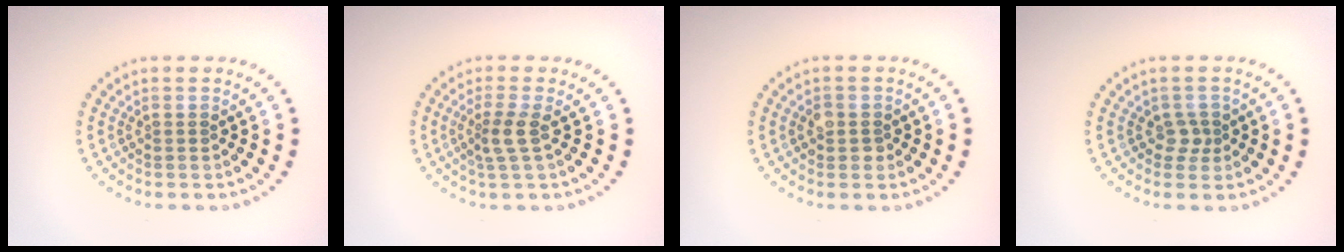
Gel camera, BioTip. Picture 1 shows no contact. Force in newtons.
{"total": 2.0, "press": 1.6, "slide": 1.3}
{"total": 1.6, "press": 1.6, "slide": 0.4}
{"total": 1.4, "press": 1.1, "slide": 0.7}